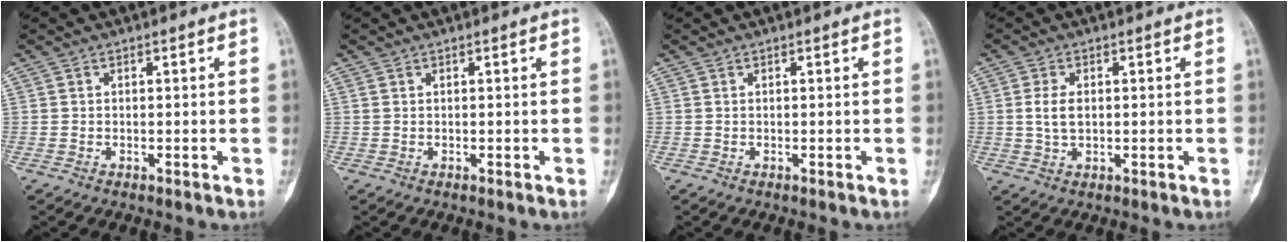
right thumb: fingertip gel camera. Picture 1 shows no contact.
{"total": 0.5, "force": [0.3, 0.4, 0.3], "torque": [0.002, 0.002, 0.004]}
{"total": 0.0}
{"total": 4.0, "force": [0.3, 2.5, 3.1], "torque": [-0.064, 0.003, 0.008]}